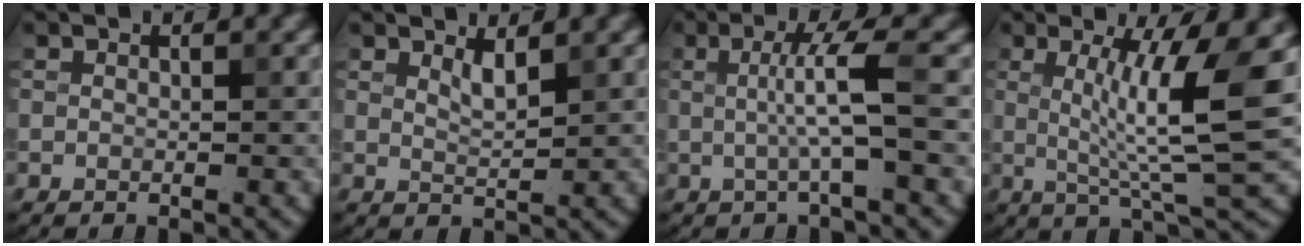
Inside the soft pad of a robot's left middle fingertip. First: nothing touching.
{"total": 1.3, "force": [0.9, 0.1, 0.9], "torque": [-0.022, -0.001, 0.022]}
{"total": 3.7, "force": [-0.1, 0.0, 3.7], "torque": [-0.072, 0.005, -0.001]}
{"total": 7.6, "force": [1.2, 0.9, 7.5], "torque": [-0.126, -0.007, 0.026]}